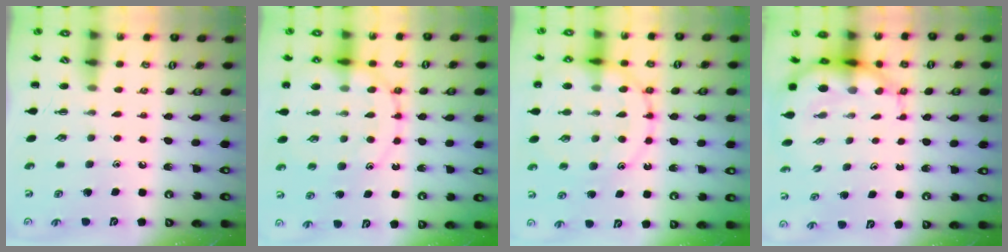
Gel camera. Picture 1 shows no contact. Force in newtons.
{"total": 16.1, "press": 15.9, "slide": 2.6}
{"total": 18.4, "press": 18.3, "slide": 2.2}
{"total": 8.1, "press": 7.7, "slide": 2.4}